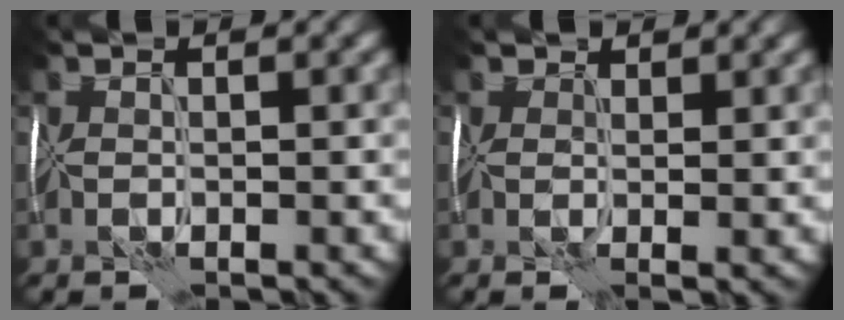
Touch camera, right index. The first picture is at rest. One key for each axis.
{"total": 2.3, "fx": 1.2, "fy": 1.2, "fz": 1.5, "tx": -0.029, "ty": 0.006, "tz": 0.011}